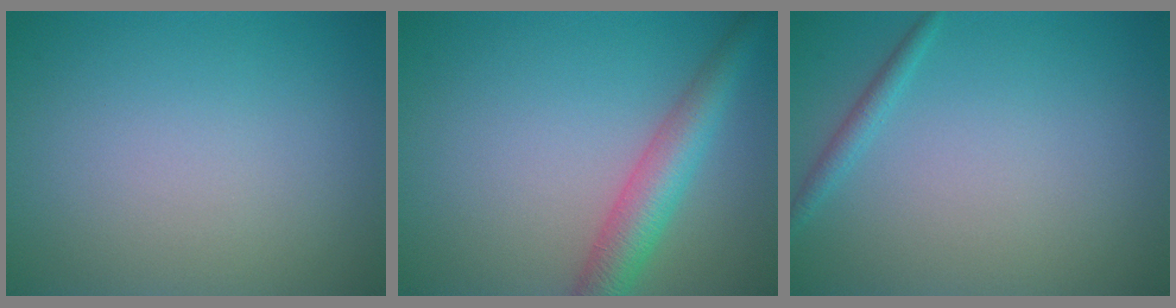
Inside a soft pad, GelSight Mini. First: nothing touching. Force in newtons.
{"total": 4.5, "press": 4.5, "slide": 0.1}
{"total": 1.2, "press": 1.2, "slide": 0.1}